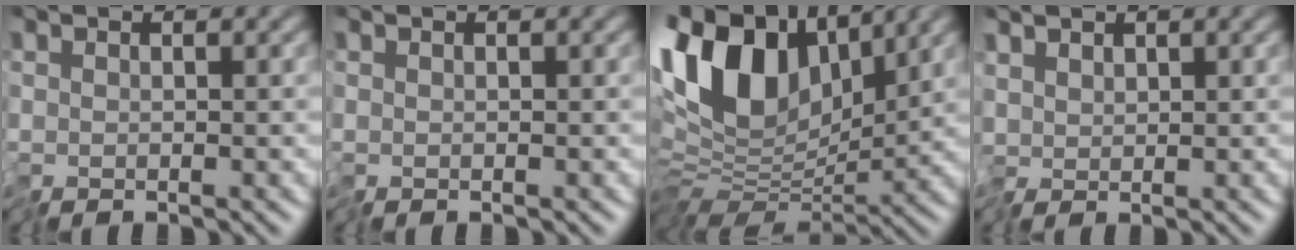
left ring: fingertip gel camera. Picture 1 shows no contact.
{"total": 0.0}
{"total": 12.6, "force": [4.5, 7.5, 9.1], "torque": [-0.190, 0.020, 0.072]}
{"total": 1.6, "force": [0.6, 1.3, 0.7], "torque": [-0.023, 0.003, 0.006]}